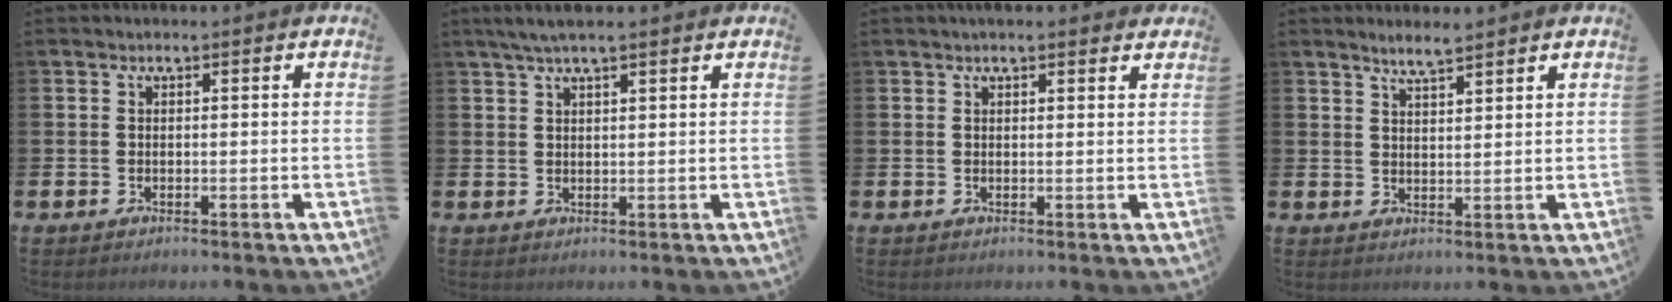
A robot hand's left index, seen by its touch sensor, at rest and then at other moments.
{"total": 3.4, "force": [2.5, 0.6, 2.1], "torque": [-0.046, 0.002, 0.046]}
{"total": 1.5, "force": [1.4, 0.2, 0.4], "torque": [-0.002, -0.001, 0.024]}
{"total": 3.5, "force": [3.4, 0.2, 0.9], "torque": [-0.017, -0.017, 0.059]}